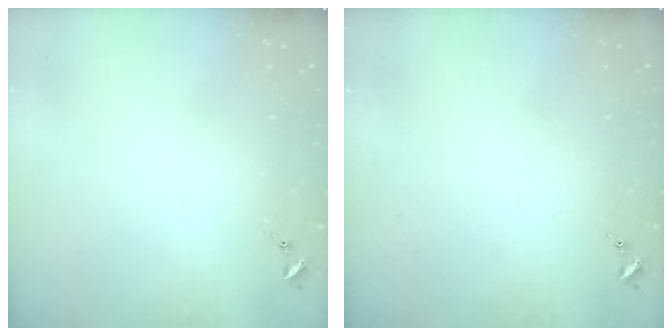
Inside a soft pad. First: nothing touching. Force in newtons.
{"total": 0.0}